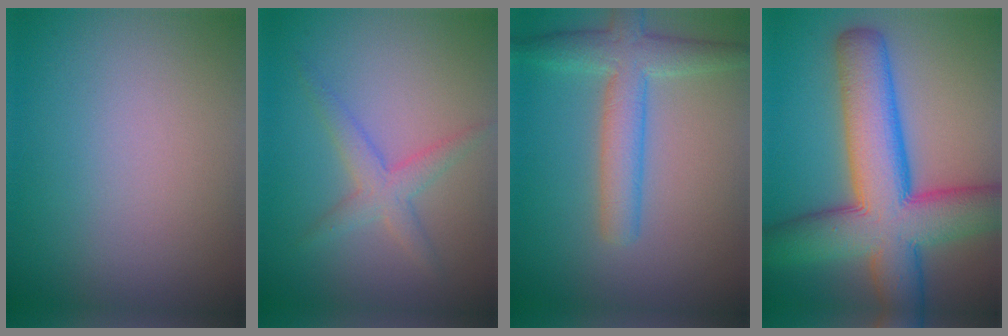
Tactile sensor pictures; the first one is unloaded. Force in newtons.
{"total": 2.6, "press": 2.6, "slide": 0.1}
{"total": 4.5, "press": 4.5, "slide": 0.2}
{"total": 12.1, "press": 12.1, "slide": 0.5}